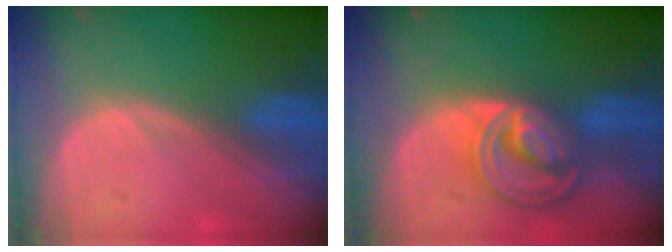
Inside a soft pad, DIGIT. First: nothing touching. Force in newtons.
{"total": 8.5, "press": 7.3, "slide": 4.4}